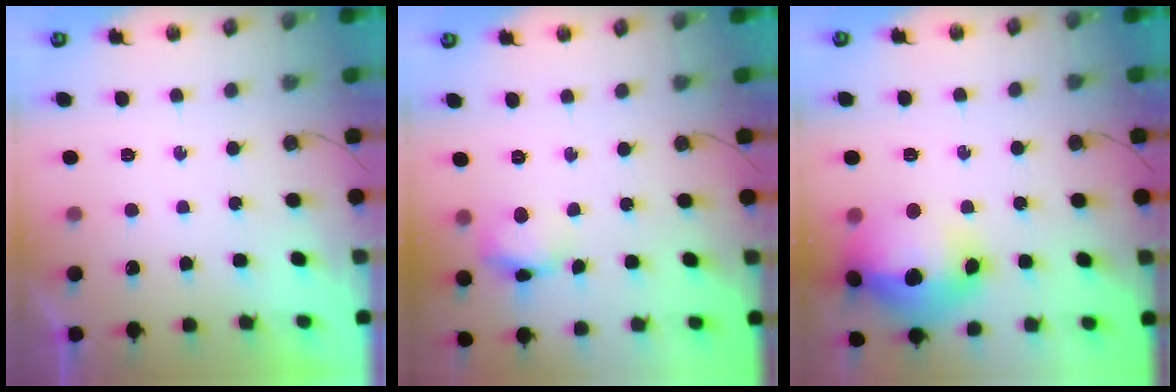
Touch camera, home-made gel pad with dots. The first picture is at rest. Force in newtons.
{"total": 8.1, "press": 8.0, "slide": 0.9}
{"total": 20.3, "press": 20.2, "slide": 2.1}